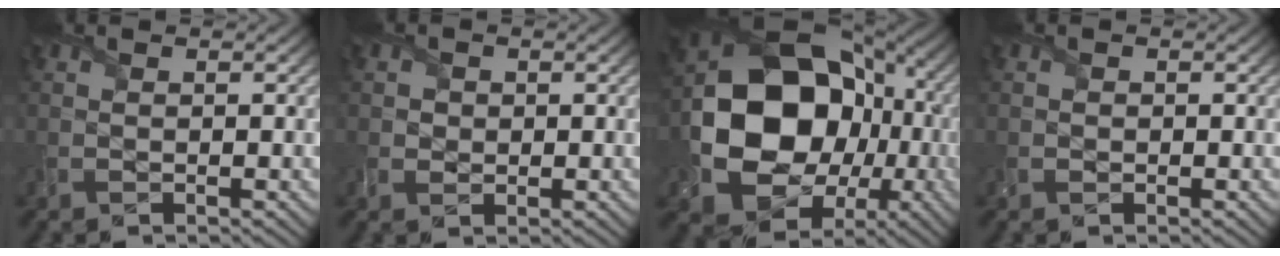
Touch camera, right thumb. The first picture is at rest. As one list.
[{"total": 1.8, "force": [0.1, 1.7, 0.4], "torque": [-0.011, -0.003, 0.002]}, {"total": 18.5, "force": [-1.2, 15.1, 10.6], "torque": [-0.211, -0.040, -0.014]}, {"total": 0.6, "force": [-0.1, 0.5, 0.1], "torque": [0.000, -0.004, -0.003]}]